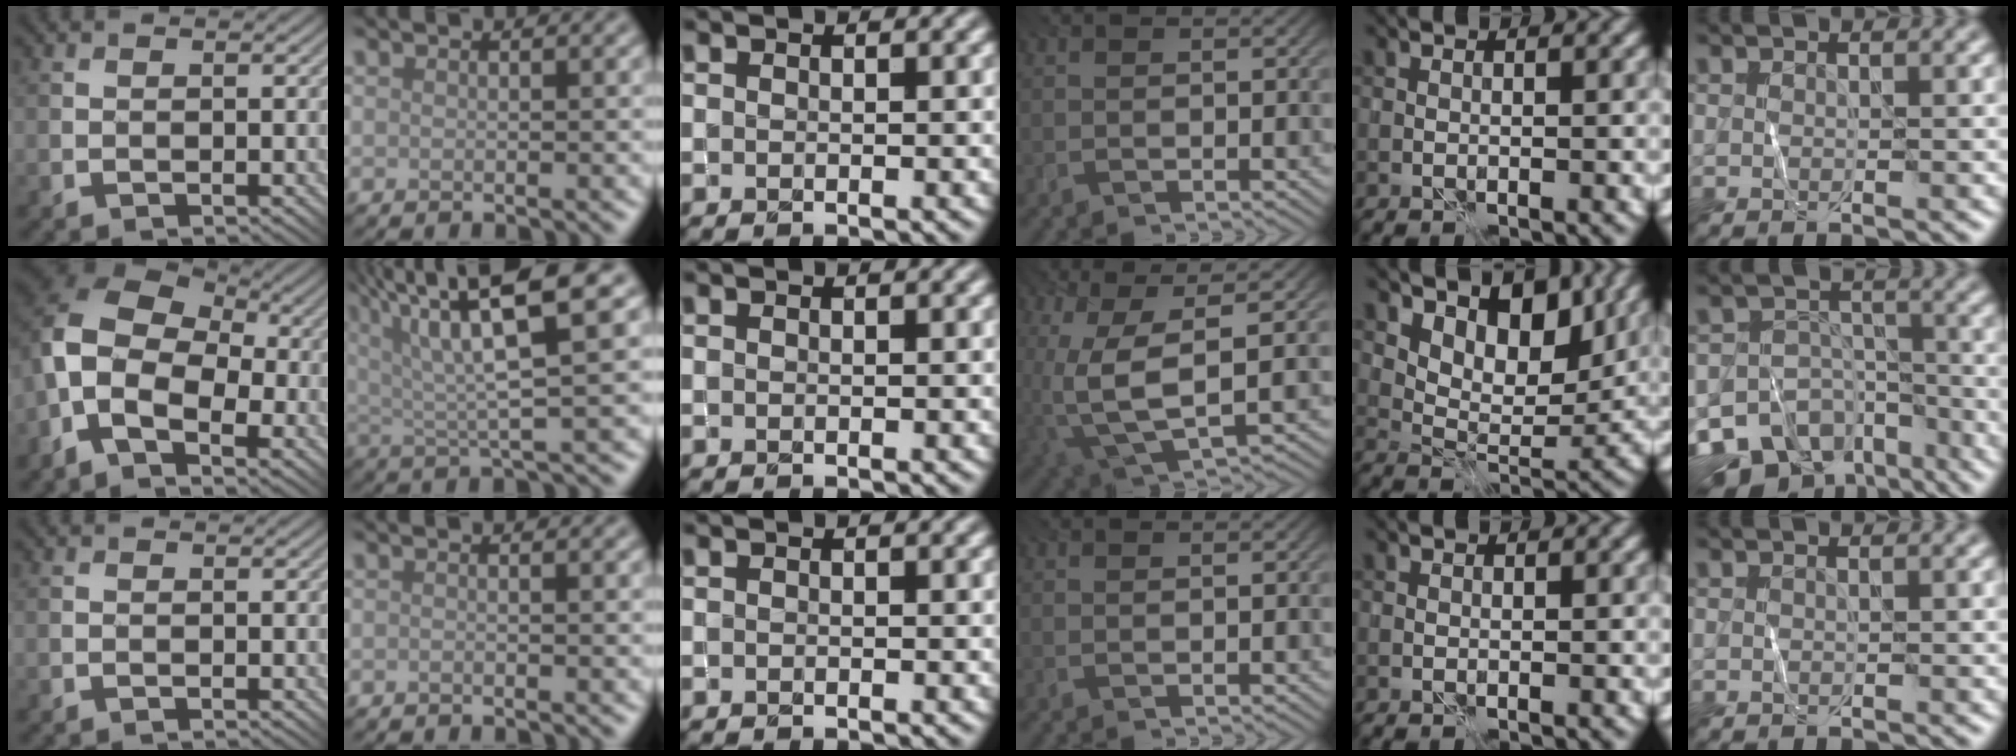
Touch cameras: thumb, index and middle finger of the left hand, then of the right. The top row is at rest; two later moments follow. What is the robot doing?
{"motion": "fold", "object": "shorts"}